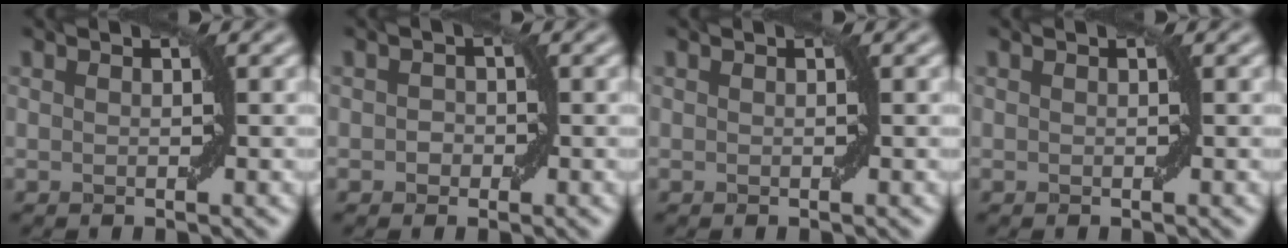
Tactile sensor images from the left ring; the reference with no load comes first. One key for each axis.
{"total": 0.9, "fx": -0.3, "fy": 0.8, "fz": 0.3, "tx": 0.000, "ty": 0.001, "tz": -0.010}
{"total": 0.0}
{"total": 0.0}